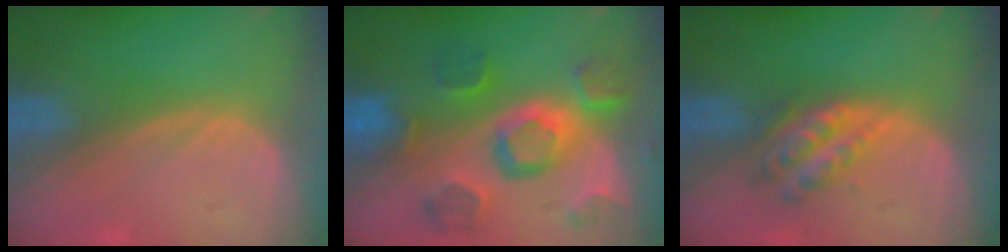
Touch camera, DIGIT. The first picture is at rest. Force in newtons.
{"total": 11.5, "press": 10.1, "slide": 5.5}
{"total": 5.4, "press": 5.0, "slide": 2.2}